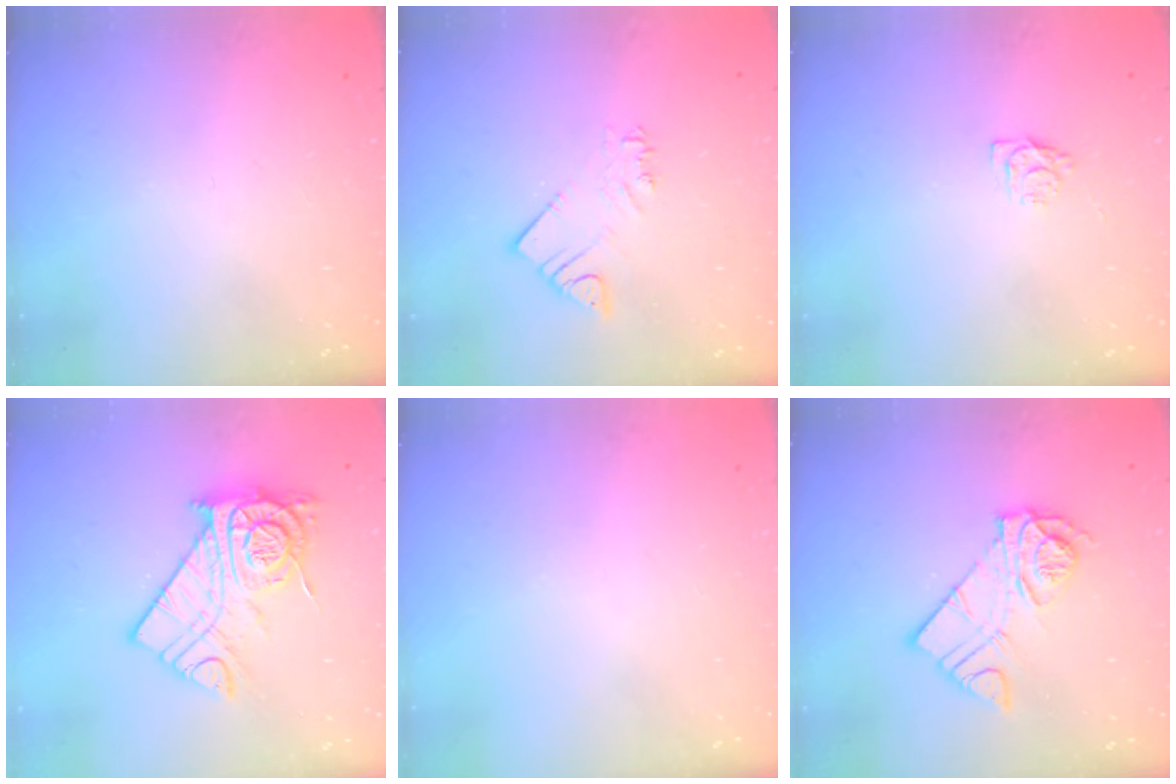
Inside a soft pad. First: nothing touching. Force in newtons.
{"total": 3.4, "press": 3.4, "slide": 0.2}
{"total": 4.7, "press": 4.6, "slide": 0.7}
{"total": 14.8, "press": 14.8, "slide": 1.2}
{"total": 0.0}
{"total": 12.1, "press": 12.1, "slide": 1.0}